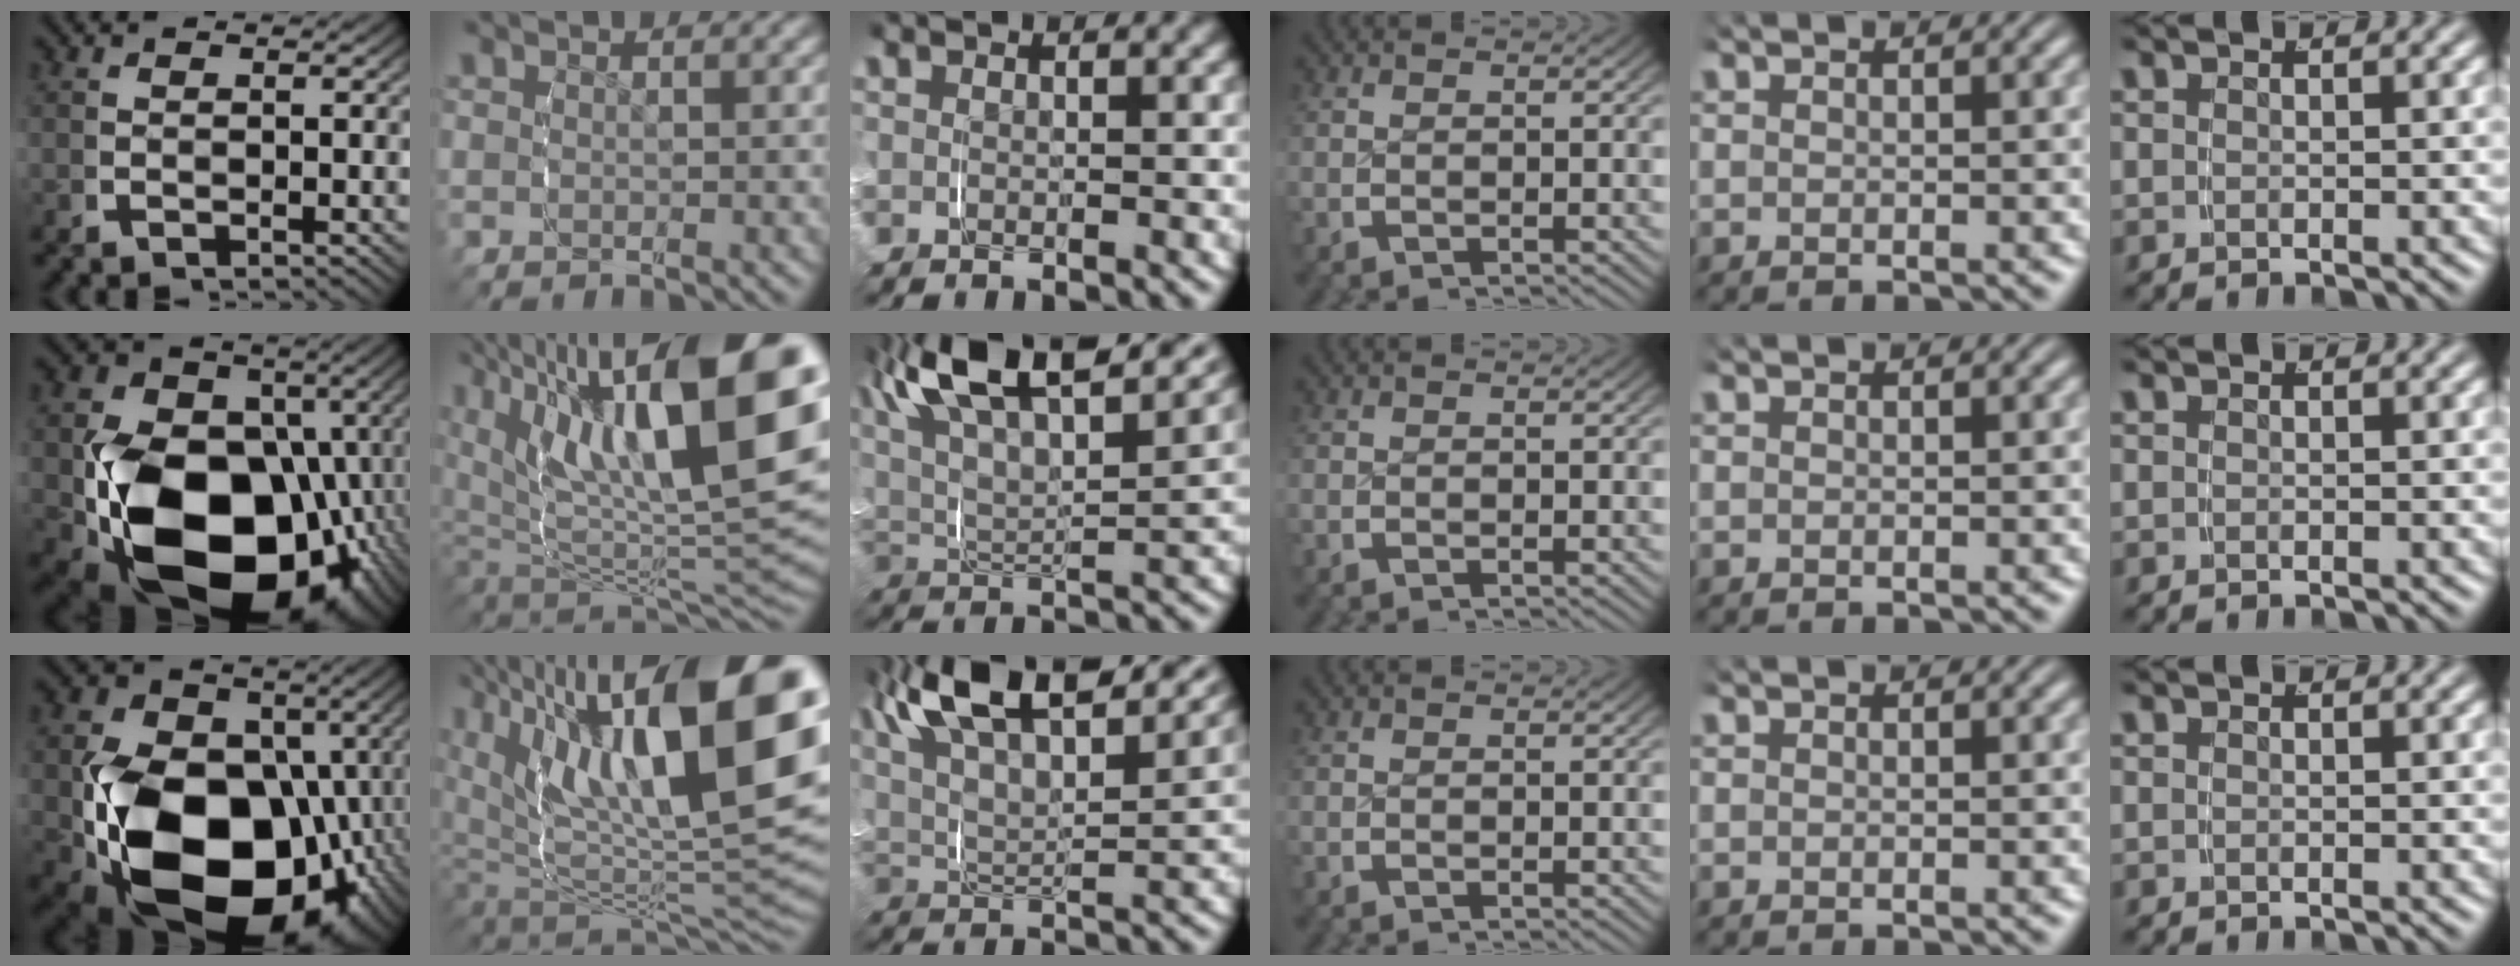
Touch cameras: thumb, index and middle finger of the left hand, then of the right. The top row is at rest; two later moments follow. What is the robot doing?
{"motion": "grasp_and_lifting", "object": "key"}